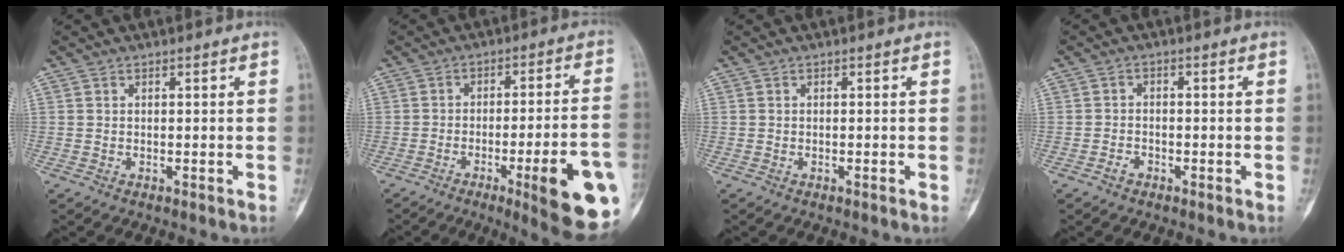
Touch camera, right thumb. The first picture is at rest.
{"total": 17.2, "force": [-6.4, 2.9, 15.7], "torque": [-0.167, 0.018, -0.078]}
{"total": 0.0}
{"total": 1.9, "force": [-1.2, 1.3, 0.6], "torque": [-0.003, 0.012, -0.024]}